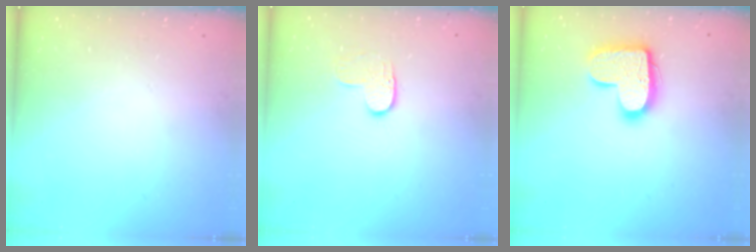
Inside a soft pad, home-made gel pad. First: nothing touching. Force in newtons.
{"total": 4.1, "press": 4.1, "slide": 0.3}
{"total": 14.9, "press": 14.9, "slide": 1.0}